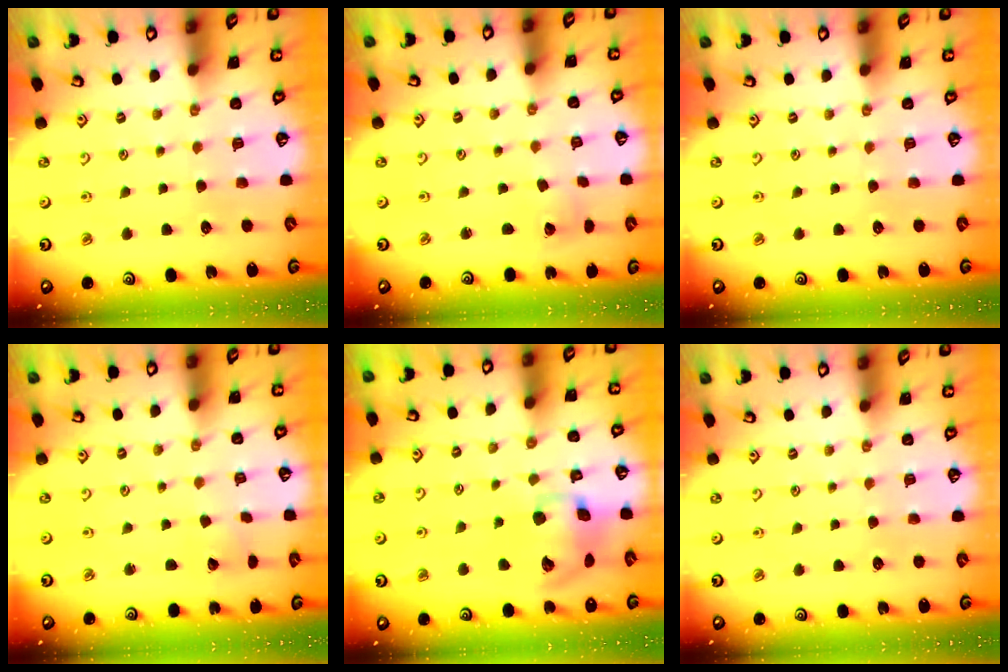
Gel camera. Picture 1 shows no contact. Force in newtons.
{"total": 1.8, "press": 1.8, "slide": 0.1}
{"total": 0.0}
{"total": 1.4, "press": 1.4, "slide": 0.2}
{"total": 14.3, "press": 14.2, "slide": 2.3}
{"total": 0.0}